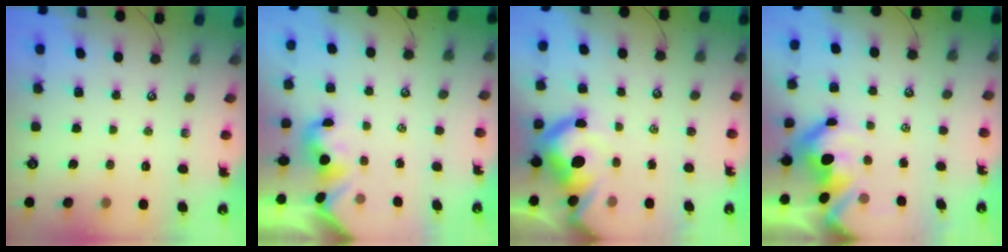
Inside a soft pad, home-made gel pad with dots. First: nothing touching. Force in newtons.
{"total": 1.5, "press": 1.4, "slide": 0.5}
{"total": 13.3, "press": 13.2, "slide": 1.7}
{"total": 7.9, "press": 7.7, "slide": 1.6}